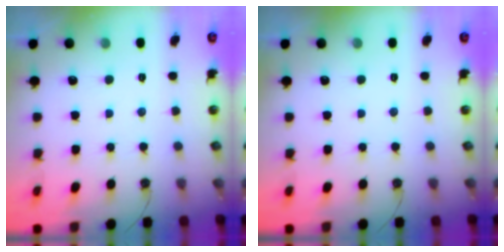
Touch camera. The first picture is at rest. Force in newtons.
{"total": 0.0}